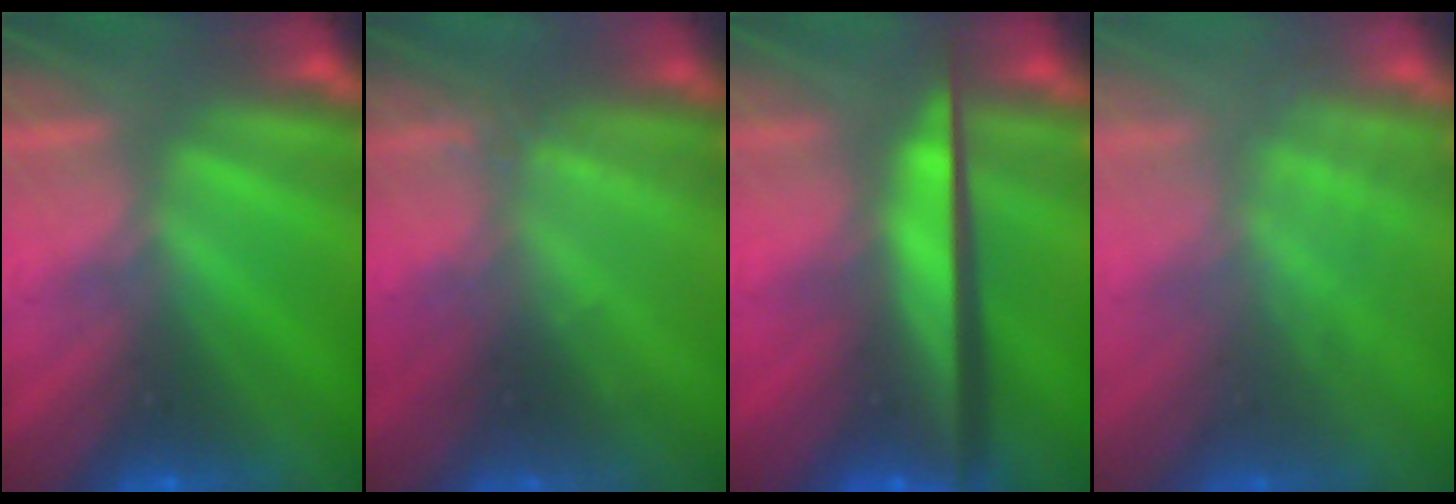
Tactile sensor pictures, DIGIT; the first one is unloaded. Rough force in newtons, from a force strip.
{"total": 2.0}
{"total": 7.8}
{"total": 3.2}